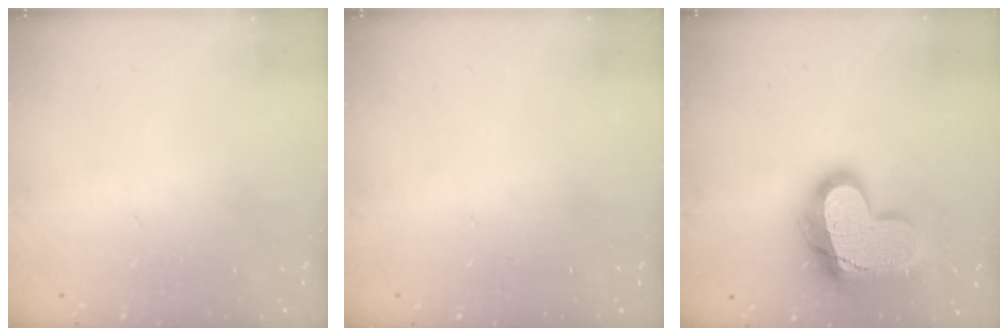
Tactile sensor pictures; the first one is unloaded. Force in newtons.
{"total": 0.0}
{"total": 19.3, "press": 19.2, "slide": 1.6}